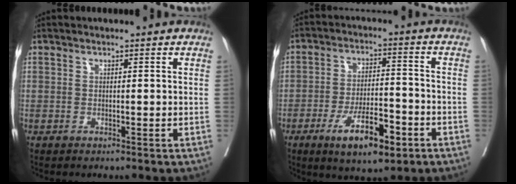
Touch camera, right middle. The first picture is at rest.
{"total": 10.1, "force": [-5.2, 3.5, 8.0], "torque": [-0.139, -0.003, -0.079]}